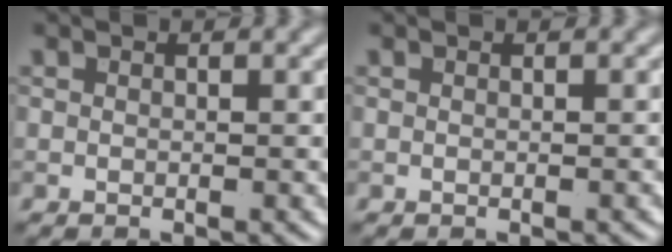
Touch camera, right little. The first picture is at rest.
{"total": 0.0}